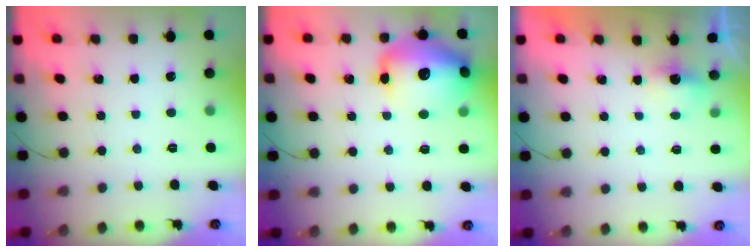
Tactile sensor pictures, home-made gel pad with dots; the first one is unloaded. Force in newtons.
{"total": 17.9, "press": 17.5, "slide": 3.4}
{"total": 2.9, "press": 2.8, "slide": 0.8}